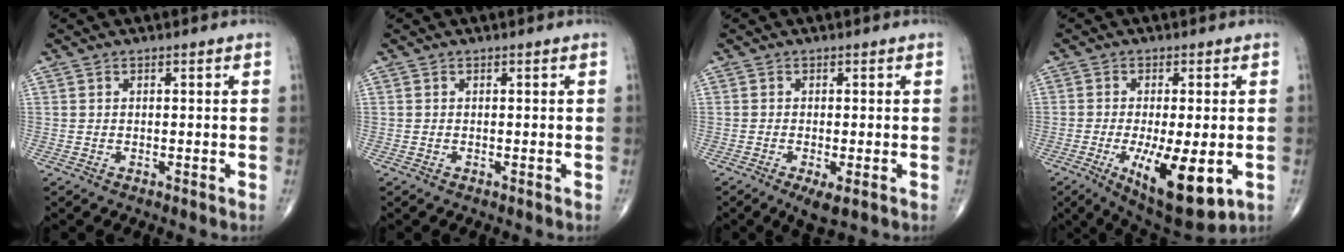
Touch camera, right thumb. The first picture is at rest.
{"total": 0.0}
{"total": 3.5, "force": [-1.4, 0.9, 3.1], "torque": [-0.057, -0.011, -0.026]}
{"total": 13.8, "force": [-3.9, 4.5, 12.4], "torque": [-0.199, -0.022, -0.048]}